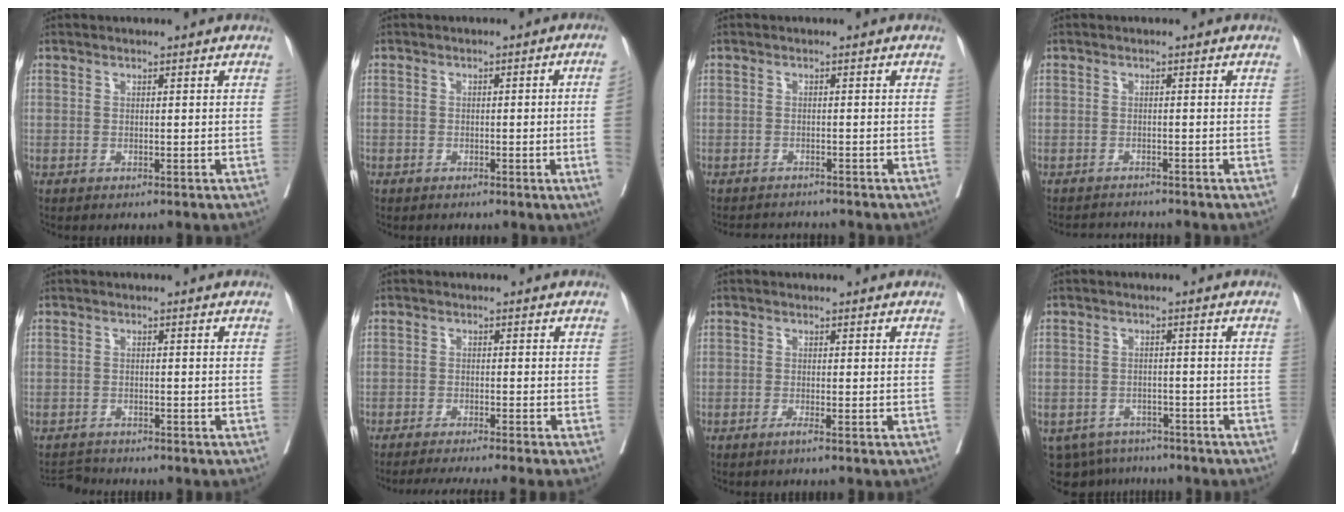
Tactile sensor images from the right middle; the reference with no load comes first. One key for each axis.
{"total": 4.4, "fx": -1.0, "fy": -0.6, "fz": 4.3, "tx": -0.049, "ty": 0.003, "tz": -0.014}
{"total": 4.1, "fx": -4.1, "fy": 0.3, "fz": 0.4, "tx": 0.000, "ty": -0.009, "tz": -0.063}
{"total": 3.1, "fx": -3.1, "fy": -0.3, "fz": -0.1, "tx": 0.006, "ty": -0.013, "tz": -0.050}
{"total": 2.3, "fx": -2.2, "fy": -0.2, "fz": -0.3, "tx": 0.002, "ty": -0.018, "tz": -0.036}
{"total": 9.5, "fx": -8.3, "fy": -1.7, "fz": 4.3, "tx": -0.031, "ty": -0.022, "tz": -0.123}
{"total": 0.8, "fx": -0.5, "fy": -0.2, "fz": 0.5, "tx": -0.007, "ty": 0.000, "tz": -0.011}
{"total": 7.5, "fx": -6.4, "fy": 3.8, "fz": 1.0, "tx": -0.014, "ty": 0.002, "tz": -0.087}